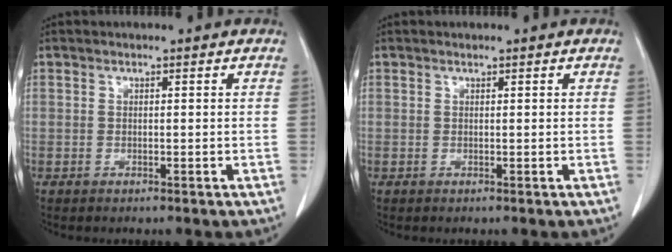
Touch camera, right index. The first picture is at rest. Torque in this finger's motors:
{"motor_torque": [0.09, 0.00, -0.02, 0.01]}